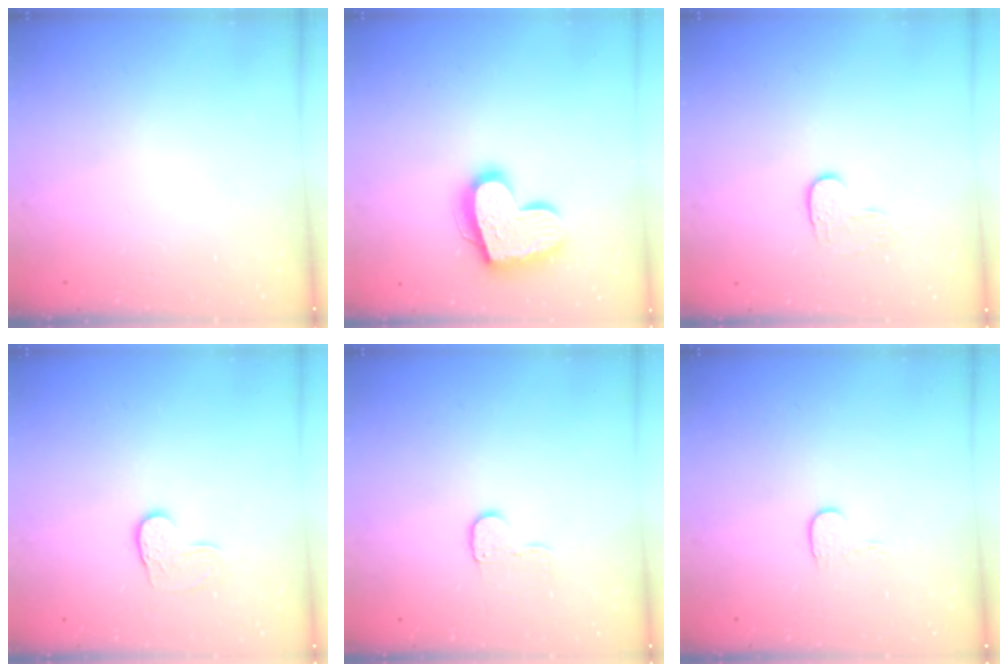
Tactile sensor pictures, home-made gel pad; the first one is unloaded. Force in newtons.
{"total": 17.6, "press": 17.6, "slide": 1.4}
{"total": 3.6, "press": 3.6, "slide": 0.3}
{"total": 6.6, "press": 6.6, "slide": 0.3}
{"total": 6.5, "press": 6.4, "slide": 0.4}
{"total": 3.5, "press": 3.5, "slide": 0.4}